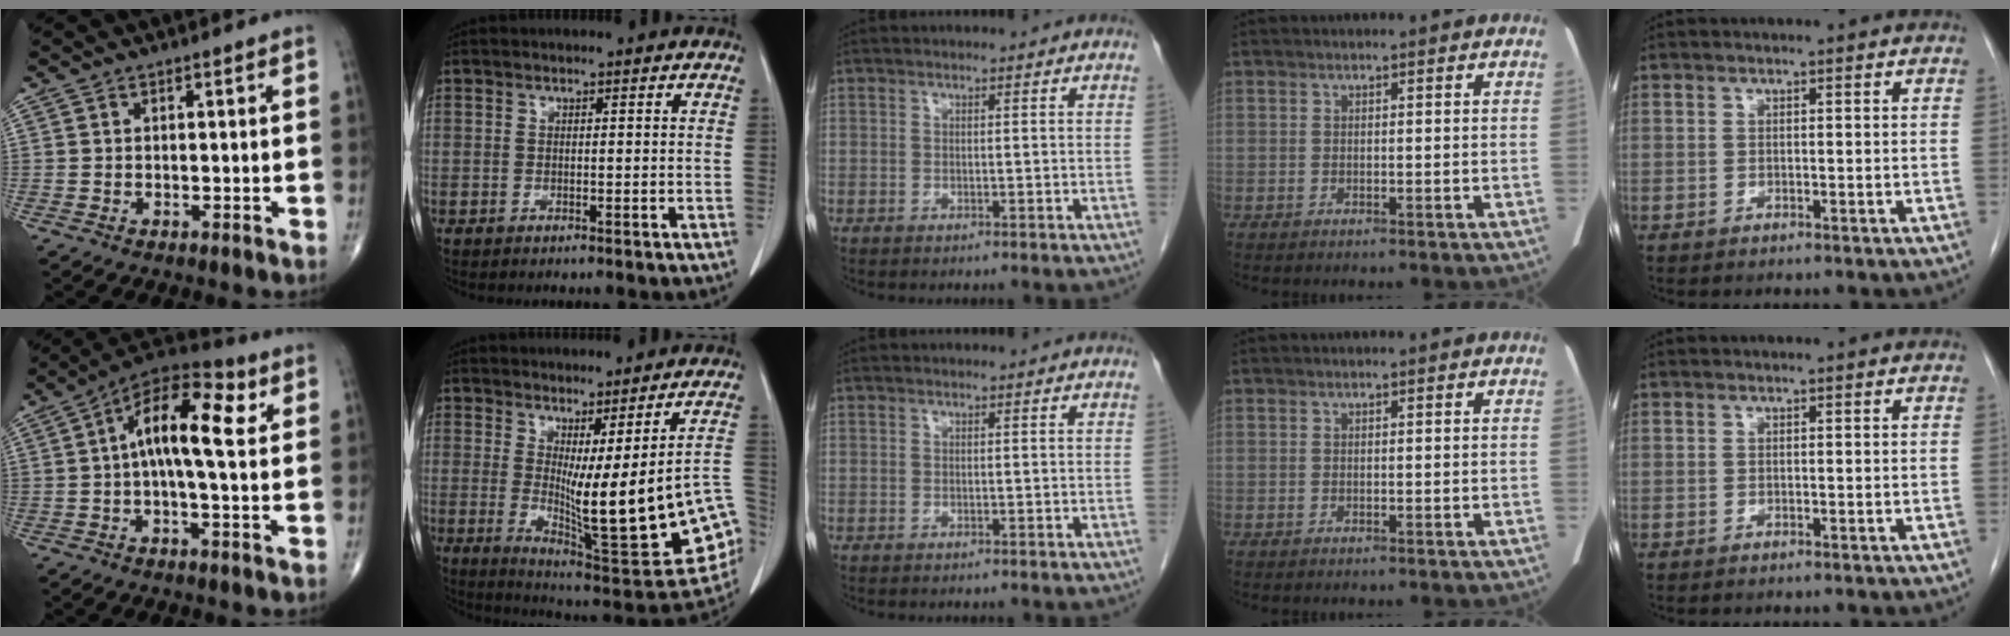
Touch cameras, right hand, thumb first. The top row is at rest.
{"thumb": {"total": 14.1, "force": [2.9, 5.1, 12.8], "torque": [-0.209, 0.030, 0.037]}, "index": {"total": 18.3, "force": [-2.1, 3.0, 18.0], "torque": [-0.202, -0.025, -0.005]}}